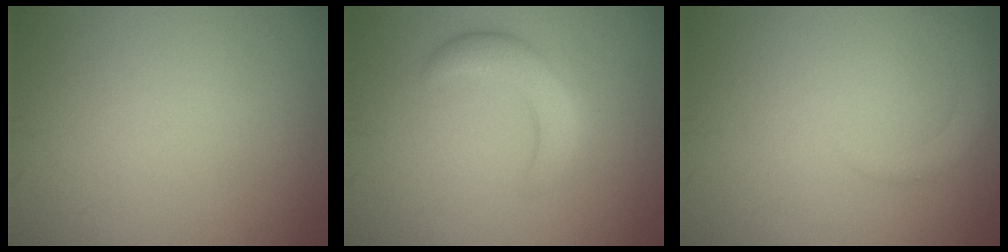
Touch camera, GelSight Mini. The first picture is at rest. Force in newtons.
{"total": 3.5, "press": 3.5, "slide": 0.1}
{"total": 1.7, "press": 1.7, "slide": 0.3}